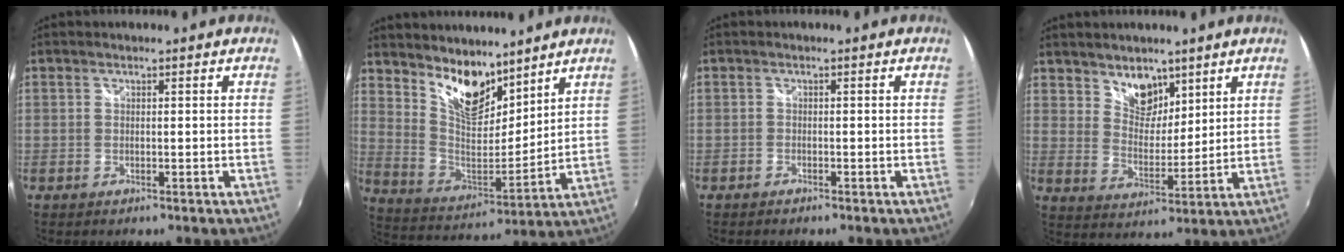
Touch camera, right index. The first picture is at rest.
{"total": 12.3, "force": [9.2, 5.2, 6.2], "torque": [-0.114, -0.004, 0.175]}
{"total": 1.0, "force": [-0.9, 0.4, 0.2], "torque": [-0.009, -0.002, -0.018]}
{"total": 7.4, "force": [5.3, 4.3, 3.0], "torque": [-0.034, -0.002, 0.095]}